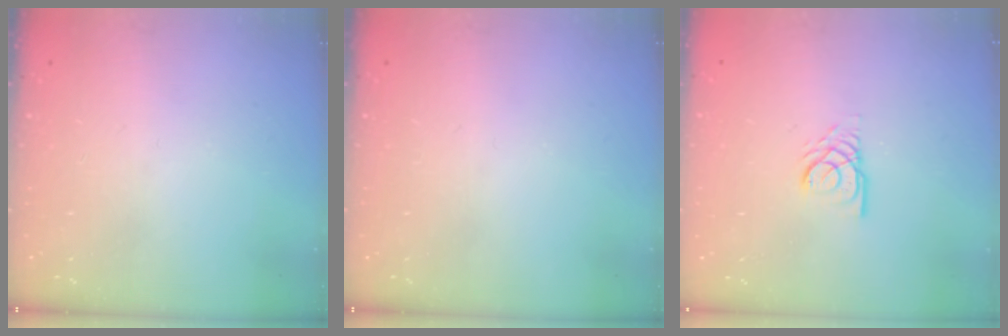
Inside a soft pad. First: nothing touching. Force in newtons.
{"total": 0.0}
{"total": 3.0, "press": 2.9, "slide": 0.3}